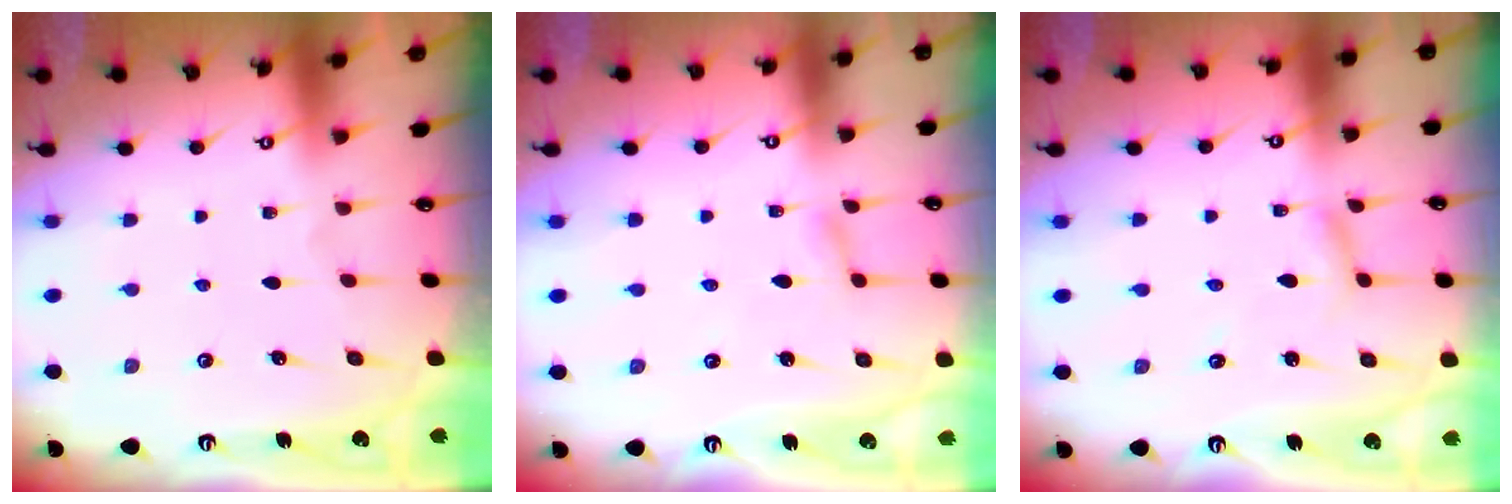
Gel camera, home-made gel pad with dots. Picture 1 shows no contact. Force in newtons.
{"total": 2.0, "press": 1.9, "slide": 0.3}
{"total": 2.3, "press": 2.3, "slide": 0.2}